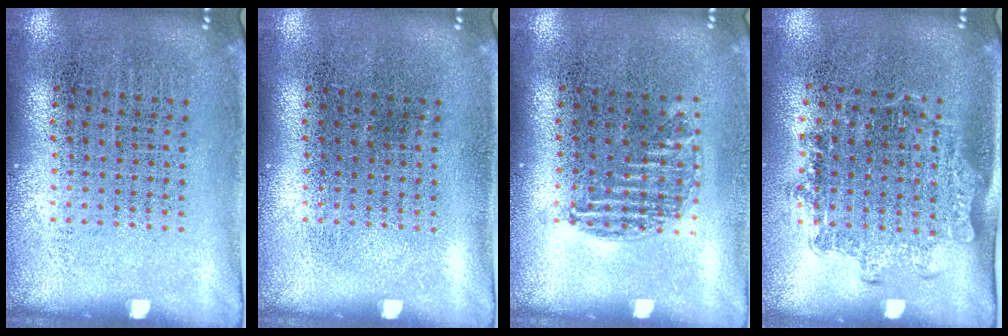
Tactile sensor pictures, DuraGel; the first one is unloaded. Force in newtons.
{"total": 0.0}
{"total": 1.0, "press": 0.8, "slide": 0.5}
{"total": 1.4, "press": 1.1, "slide": 0.8}